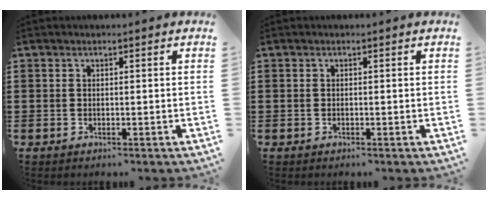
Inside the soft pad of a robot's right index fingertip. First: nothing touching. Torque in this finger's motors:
{"motor_torque": [0.69, 0.68, 0.05, 0.02]}